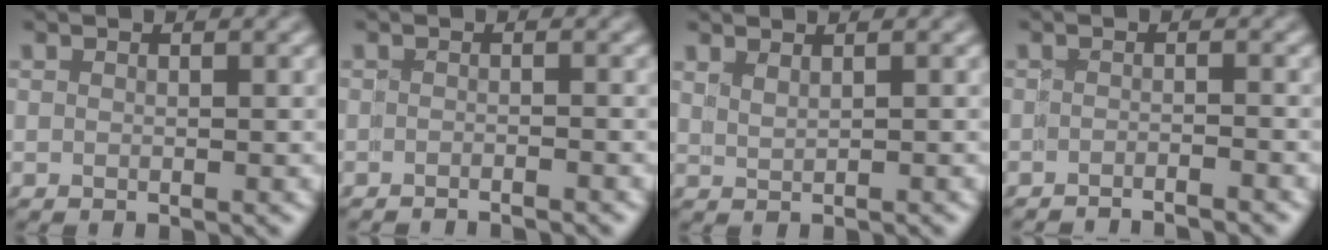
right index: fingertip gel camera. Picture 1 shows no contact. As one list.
[{"total": 1.6, "force": [-1.5, 0.3, 0.2], "torque": [-0.004, 0.004, -0.032]}, {"total": 1.4, "force": [1.3, -0.3, 0.2], "torque": [-0.009, 0.003, 0.029]}, {"total": 2.8, "force": [-2.7, 0.6, 0.3], "torque": [0.000, 0.003, -0.054]}]